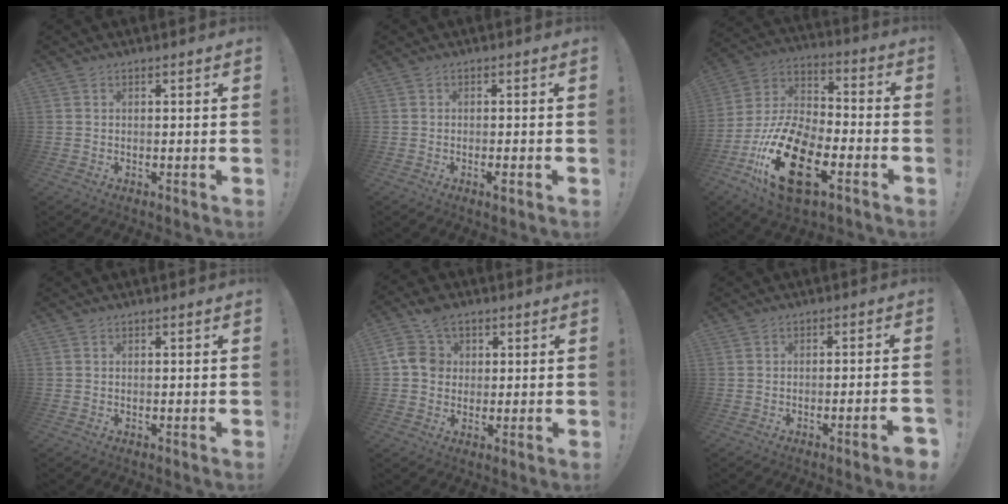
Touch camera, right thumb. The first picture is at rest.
{"total": 1.6, "force": [-0.9, 0.0, 1.4], "torque": [-0.019, -0.001, -0.015]}
{"total": 22.3, "force": [-10.0, 11.3, 16.4], "torque": [-0.326, 0.056, -0.166]}
{"total": 0.0}
{"total": 9.5, "force": [3.3, 7.9, 4.1], "torque": [-0.067, -0.003, 0.068]}
{"total": 4.6, "force": [-2.2, -0.1, 4.1], "torque": [-0.062, 0.002, -0.031]}